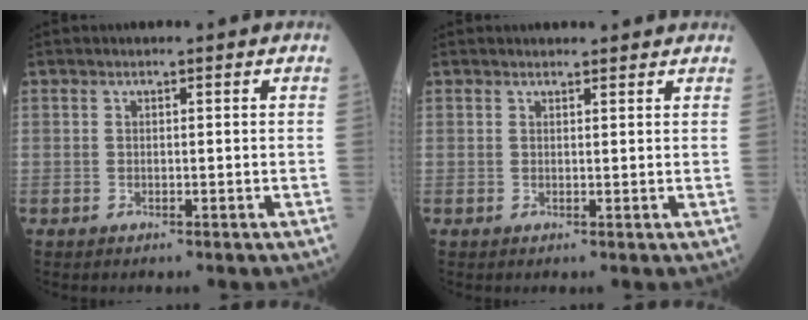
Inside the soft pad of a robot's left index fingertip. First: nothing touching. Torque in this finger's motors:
{"motor_torque": [0.05, -1.20, -0.48, -0.01]}